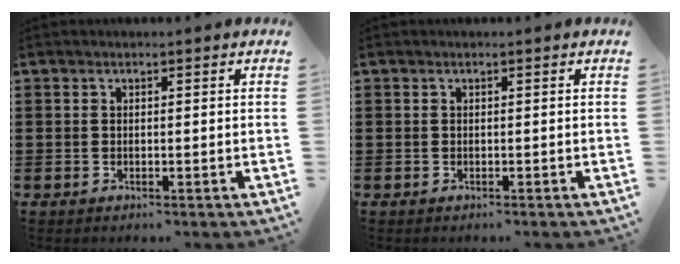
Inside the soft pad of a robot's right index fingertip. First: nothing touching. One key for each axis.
{"total": 0.0}